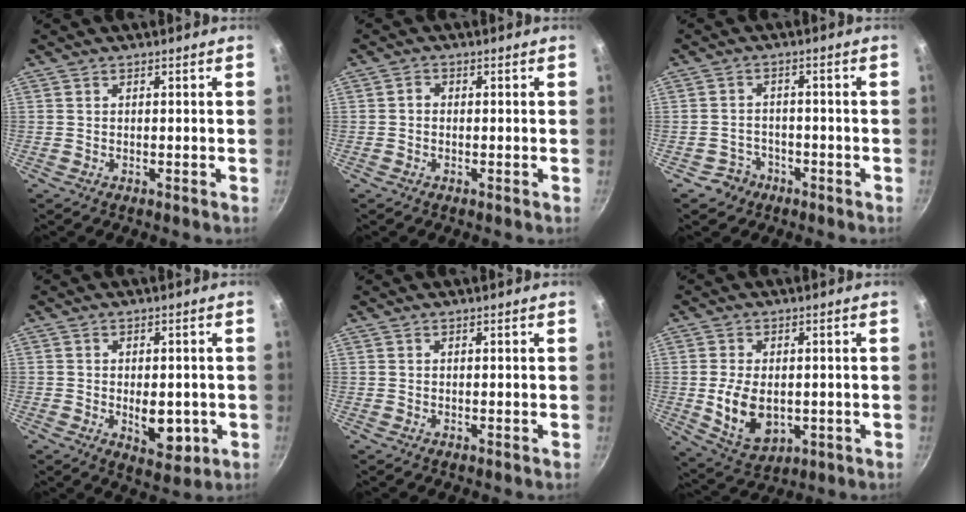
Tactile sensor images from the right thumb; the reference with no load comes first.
{"total": 1.1, "force": [-0.3, 0.9, 0.6], "torque": [-0.009, 0.005, -0.008]}
{"total": 4.0, "force": [-2.3, 3.3, 0.5], "torque": [0.009, 0.027, -0.036]}
{"total": 7.5, "force": [-1.4, 4.5, 5.8], "torque": [-0.054, -0.007, -0.012]}
{"total": 0.0}
{"total": 10.2, "force": [-0.8, 6.7, 7.6], "torque": [-0.127, -0.008, 0.004]}